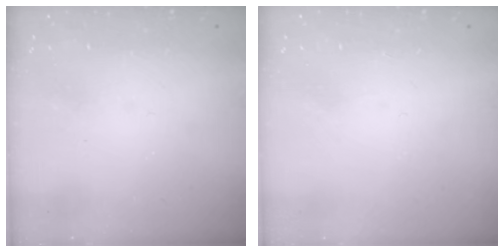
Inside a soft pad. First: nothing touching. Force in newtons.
{"total": 0.0}